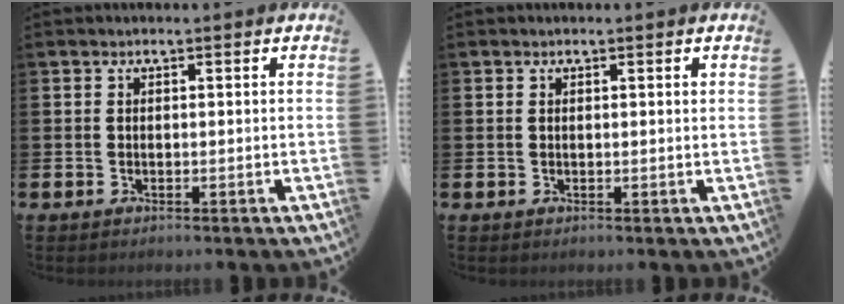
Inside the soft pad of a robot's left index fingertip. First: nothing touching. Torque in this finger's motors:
{"motor_torque": [0.04, 0.10, -0.05, -0.02]}